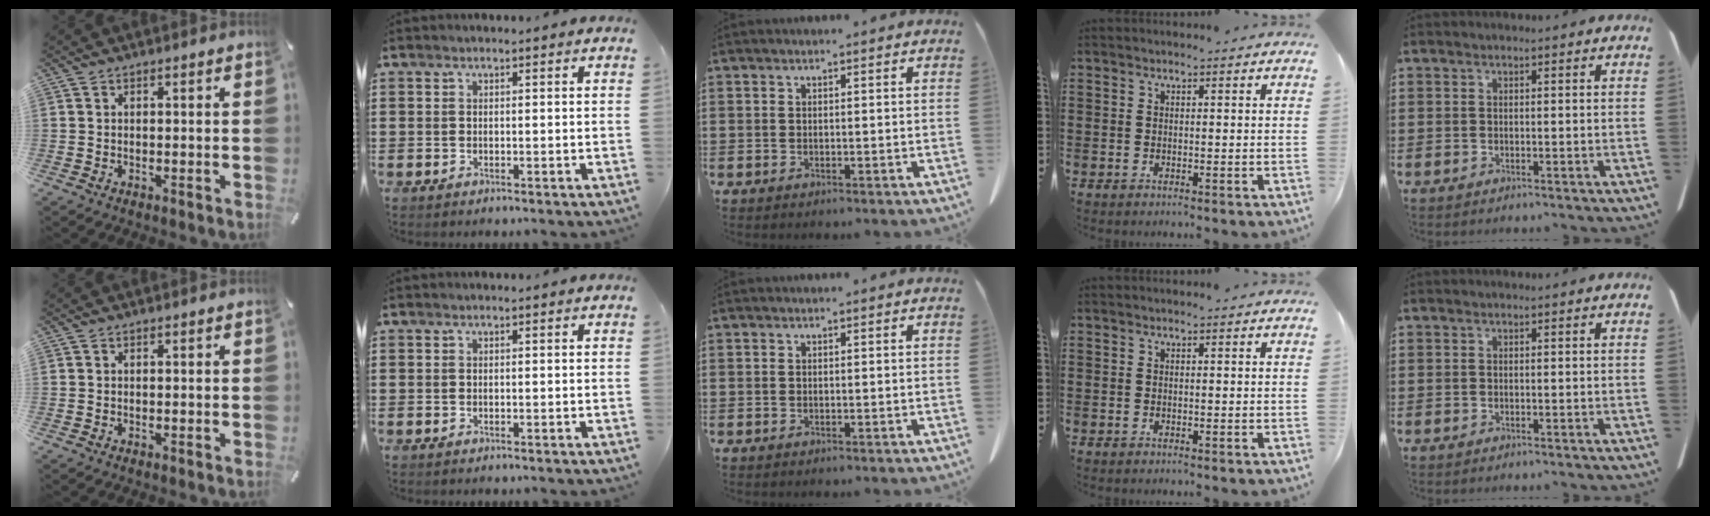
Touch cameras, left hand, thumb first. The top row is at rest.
{}